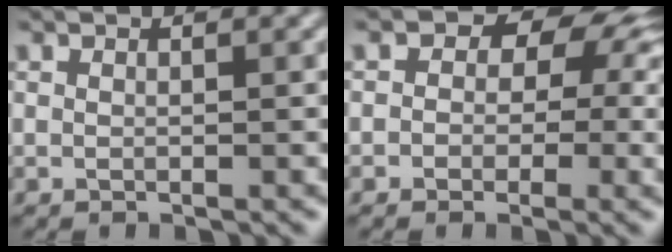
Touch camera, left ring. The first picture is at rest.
{"total": 10.0, "force": [3.5, 7.2, 6.1], "torque": [-0.066, 0.036, 0.047]}